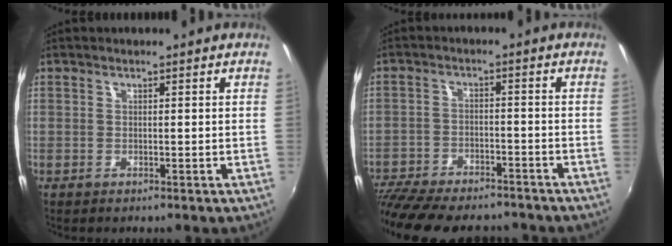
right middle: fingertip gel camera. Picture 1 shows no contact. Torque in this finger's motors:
{"motor_torque": [1.12, -1.02, 0.39, 0.21]}